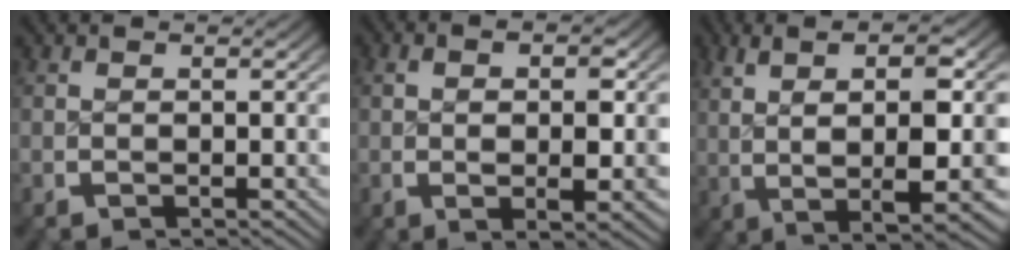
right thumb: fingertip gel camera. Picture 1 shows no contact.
{"total": 4.6, "force": [0.0, 1.6, 4.3], "torque": [-0.062, -0.006, 0.002]}
{"total": 13.1, "force": [1.6, 5.6, 11.7], "torque": [-0.185, -0.001, 0.036]}